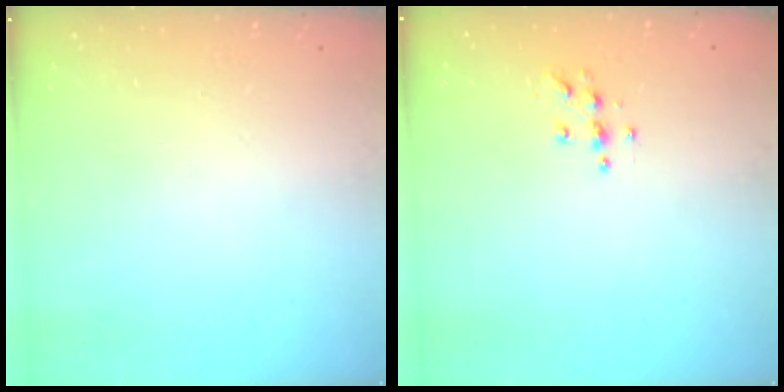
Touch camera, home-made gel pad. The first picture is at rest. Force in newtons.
{"total": 4.9, "press": 4.9, "slide": 0.2}